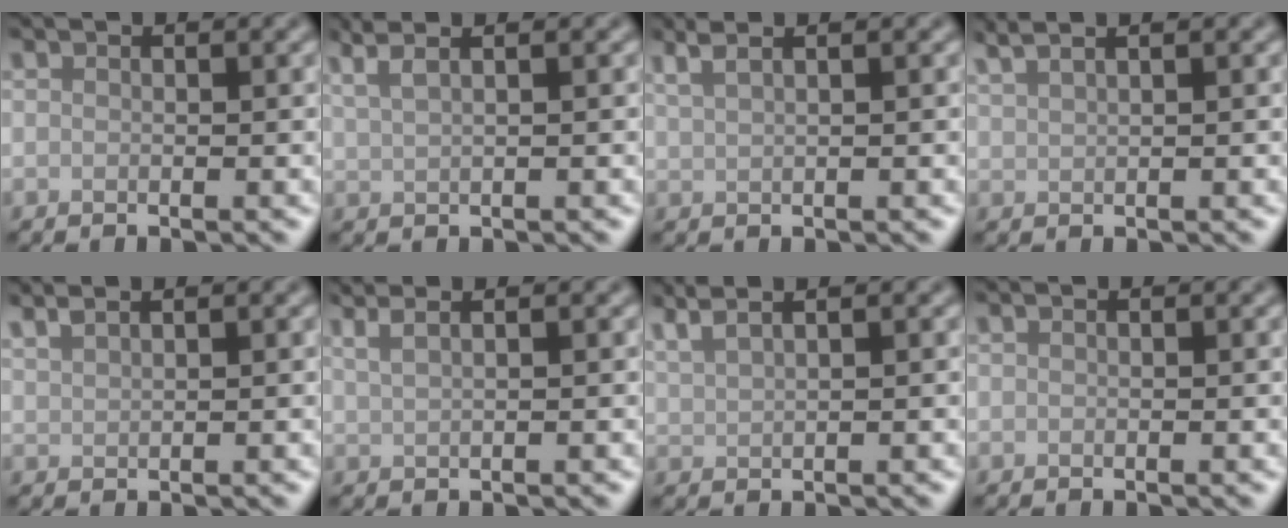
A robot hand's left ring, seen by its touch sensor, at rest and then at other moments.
{"total": 4.3, "force": [2.8, 1.9, 2.7], "torque": [-0.032, 0.026, 0.023]}
{"total": 3.3, "force": [2.3, 1.3, 1.9], "torque": [-0.021, 0.016, 0.014]}
{"total": 3.7, "force": [2.8, 1.3, 2.0], "torque": [-0.019, 0.025, 0.023]}
{"total": 2.2, "force": [1.8, 0.6, 1.1], "torque": [-0.010, 0.008, 0.022]}
{"total": 4.4, "force": [2.8, 2.0, 2.7], "torque": [-0.028, 0.028, 0.018]}
{"total": 4.2, "force": [3.2, 1.5, 2.4], "torque": [-0.035, 0.028, 0.035]}
{"total": 0.0}